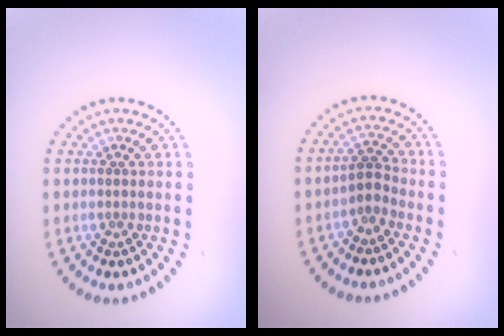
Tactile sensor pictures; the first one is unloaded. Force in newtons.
{"total": 1.5, "press": 1.3, "slide": 0.9}